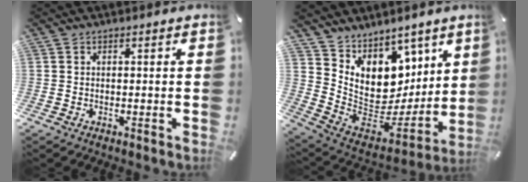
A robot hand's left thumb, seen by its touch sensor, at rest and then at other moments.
{"total": 10.1, "force": [5.1, 8.6, 1.6], "torque": [-0.025, -0.090, 0.107]}